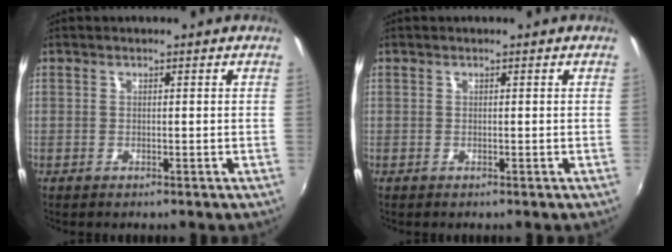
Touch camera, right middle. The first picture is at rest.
{"total": 0.0}